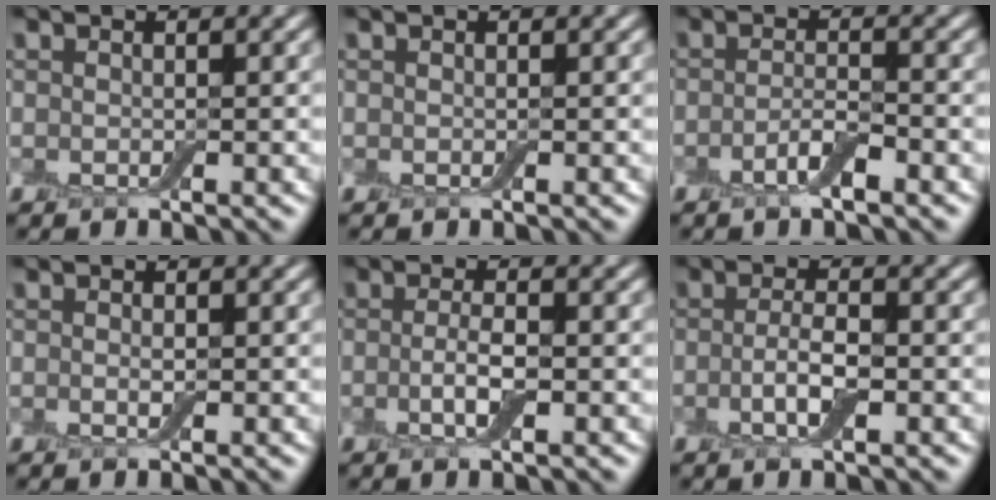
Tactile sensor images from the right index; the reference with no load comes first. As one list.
[{"total": 0.0}, {"total": 2.3, "force": [-1.2, 0.6, 1.9], "torque": [-0.036, 0.005, -0.028]}, {"total": 0.7, "force": [0.0, 0.3, 0.7], "torque": [-0.015, -0.003, -0.001]}, {"total": 2.4, "force": [-0.5, 0.7, 2.3], "torque": [-0.046, -0.001, -0.015]}, {"total": 2.8, "force": [-0.7, 0.8, 2.6], "torque": [-0.052, 0.000, -0.017]}]